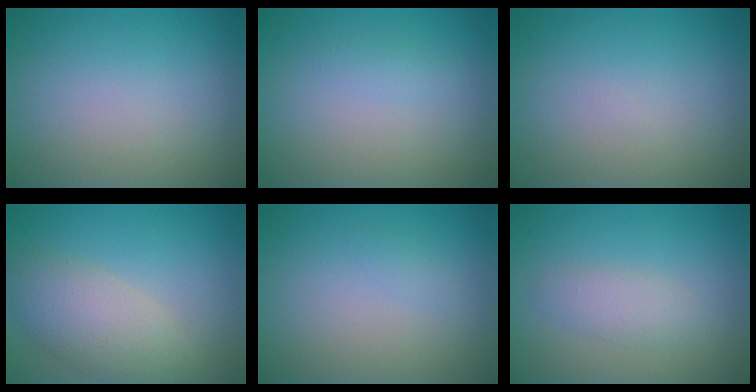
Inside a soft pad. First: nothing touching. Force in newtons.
{"total": 0.7, "press": 0.7, "slide": 0.0}
{"total": 0.0}
{"total": 5.0, "press": 5.0, "slide": 0.4}
{"total": 0.5, "press": 0.5, "slide": 0.0}
{"total": 1.9, "press": 1.9, "slide": 0.0}